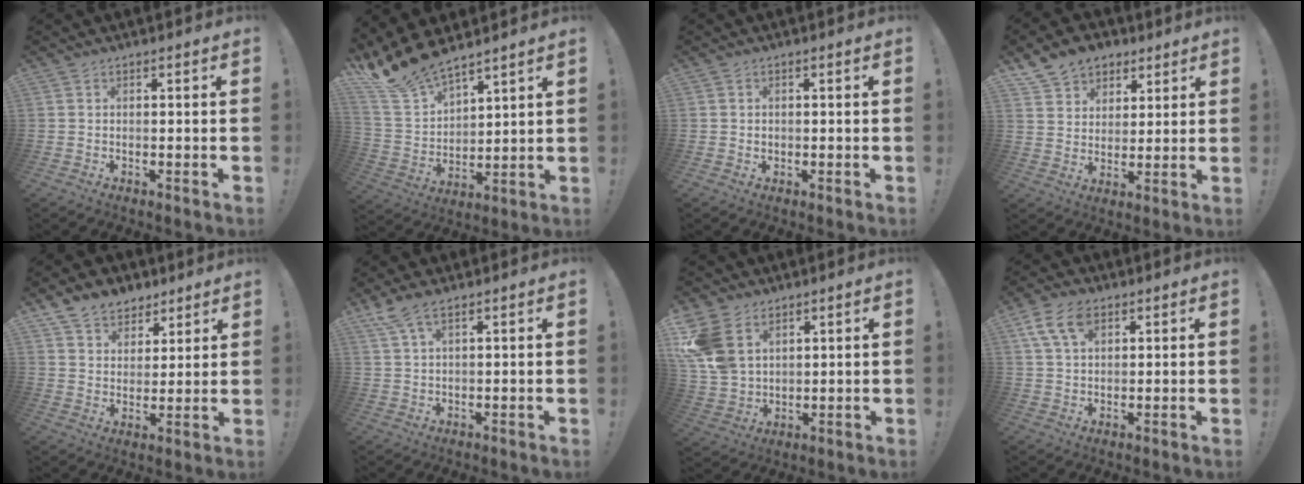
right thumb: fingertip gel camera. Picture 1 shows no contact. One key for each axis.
{"total": 13.7, "fx": 12.5, "fy": 3.8, "fz": 4.2, "tx": -0.099, "ty": -0.096, "tz": 0.232}
{"total": 0.7, "fx": 0.2, "fy": 0.6, "fz": 0.2, "tx": 0.003, "ty": 0.000, "tz": 0.002}
{"total": 10.3, "fx": 6.6, "fy": 7.5, "fz": 2.6, "tx": -0.038, "ty": -0.043, "tz": 0.131}
{"total": 9.5, "fx": 6.8, "fy": 6.3, "fz": 2.0, "tx": -0.036, "ty": -0.046, "tz": 0.135}
{"total": 5.4, "fx": 3.9, "fy": 1.4, "fz": 3.5, "tx": -0.077, "ty": -0.010, "tz": 0.074}
{"total": 13.3, "fx": 6.2, "fy": 9.5, "fz": 6.9, "tx": -0.134, "ty": -0.029, "tz": 0.125}
{"total": 9.1, "fx": 4.3, "fy": 5.4, "fz": 5.8, "tx": -0.103, "ty": -0.007, "tz": 0.081}